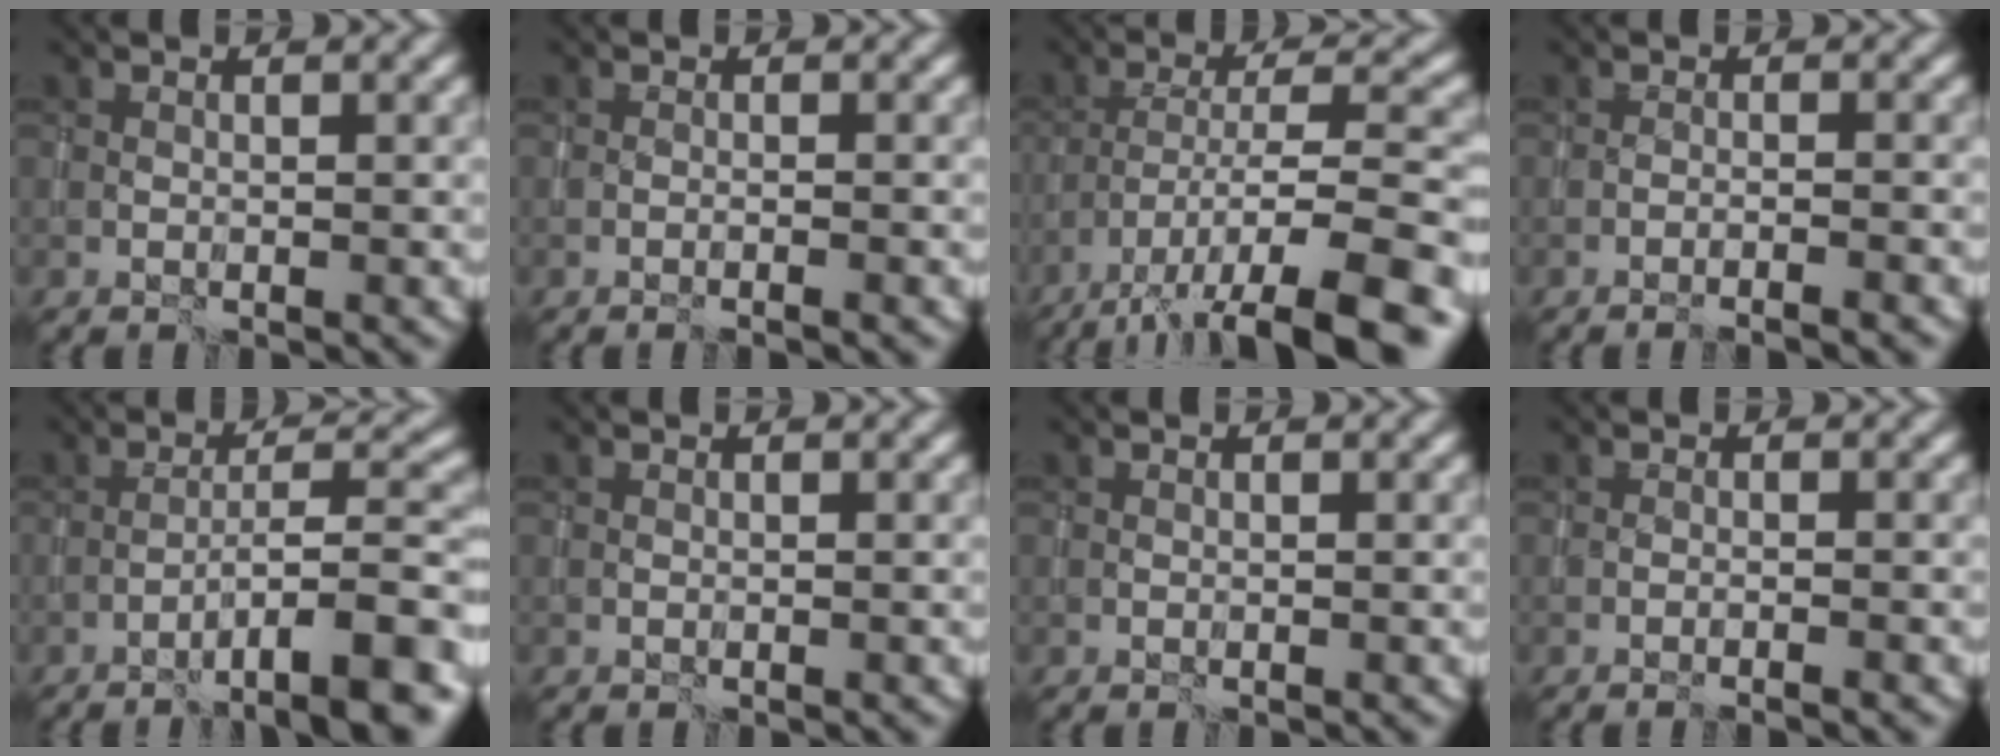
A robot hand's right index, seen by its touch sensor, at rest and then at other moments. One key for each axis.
{"total": 1.3, "fx": -0.8, "fy": 0.3, "fz": 1.1, "tx": -0.009, "ty": 0.007, "tz": -0.018}
{"total": 13.7, "fx": -9.4, "fy": 3.5, "fz": 9.4, "tx": -0.161, "ty": -0.006, "tz": -0.139}
{"total": 2.6, "fx": -2.0, "fy": 0.4, "fz": 1.6, "tx": -0.013, "ty": 0.009, "tz": -0.036}
{"total": 9.2, "fx": -5.4, "fy": 1.8, "fz": 7.3, "tx": -0.102, "ty": 0.020, "tz": -0.075}
{"total": 0.0}
{"total": 0.0}
{"total": 1.6, "fx": -1.0, "fy": 0.3, "fz": 1.2, "tx": -0.012, "ty": 0.009, "tz": -0.022}